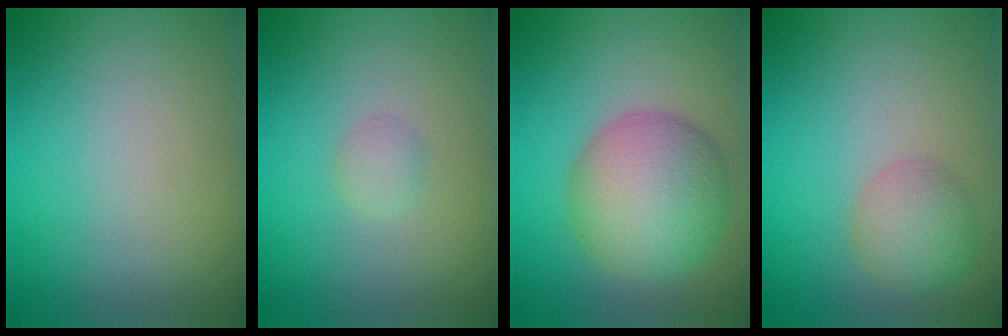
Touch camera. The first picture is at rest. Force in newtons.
{"total": 1.0, "press": 1.0, "slide": 0.1}
{"total": 7.6, "press": 7.6, "slide": 0.4}
{"total": 2.9, "press": 2.8, "slide": 0.3}